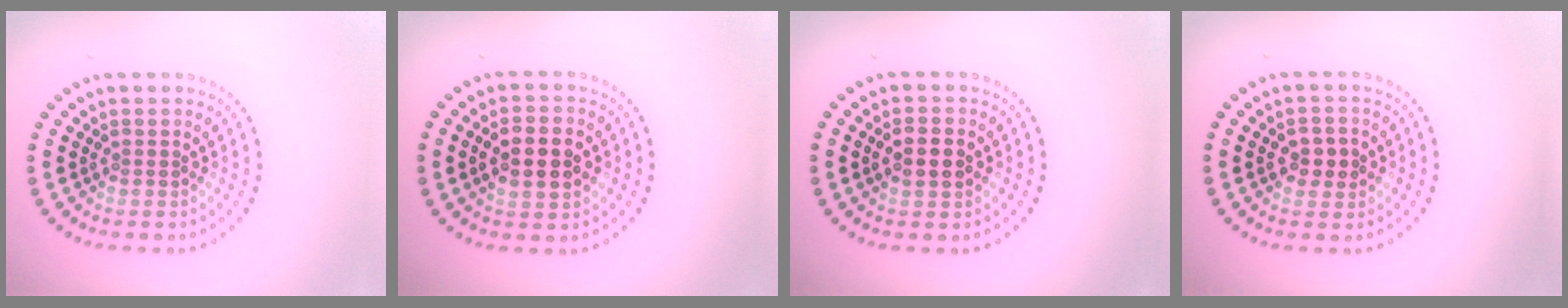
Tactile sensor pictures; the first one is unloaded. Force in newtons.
{"total": 5.1, "press": 5.1, "slide": 0.2}
{"total": 2.6, "press": 2.6, "slide": 0.2}
{"total": 2.4, "press": 2.4, "slide": 0.3}